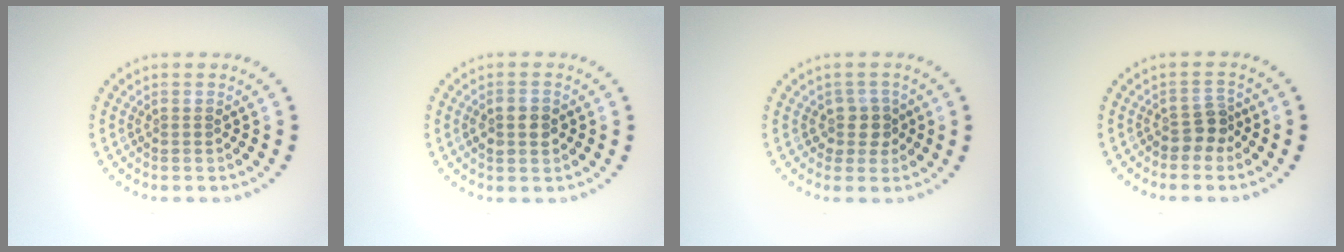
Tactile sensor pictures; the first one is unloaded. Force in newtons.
{"total": 2.0, "press": 1.9, "slide": 0.3}
{"total": 2.2, "press": 1.6, "slide": 1.4}
{"total": 2.1, "press": 1.6, "slide": 1.3}